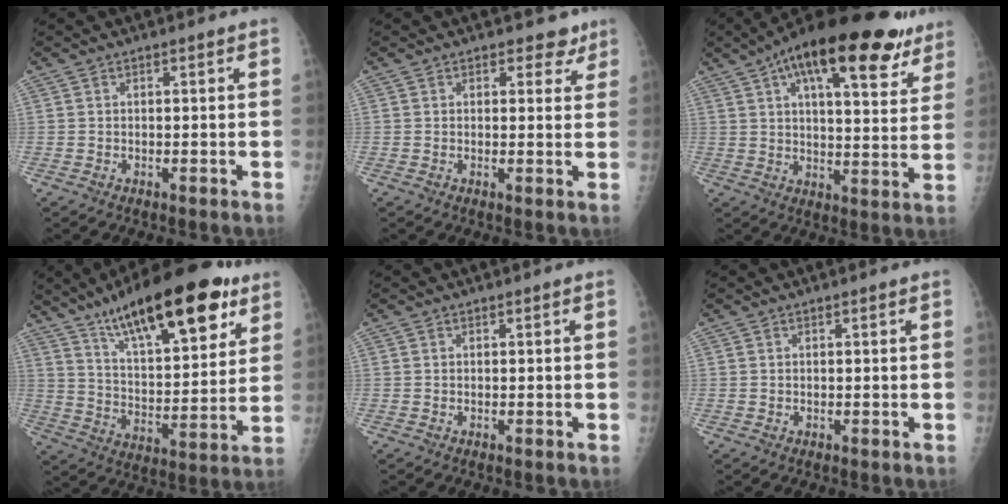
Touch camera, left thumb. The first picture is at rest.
{"total": 3.2, "force": [2.4, 2.0, 0.8], "torque": [0.018, -0.012, 0.024]}
{"total": 24.7, "force": [14.5, 9.0, 17.9], "torque": [-0.249, -0.013, 0.210]}
{"total": 24.5, "force": [14.7, 8.1, 17.9], "torque": [-0.253, -0.045, 0.238]}
{"total": 0.0}
{"total": 0.0}